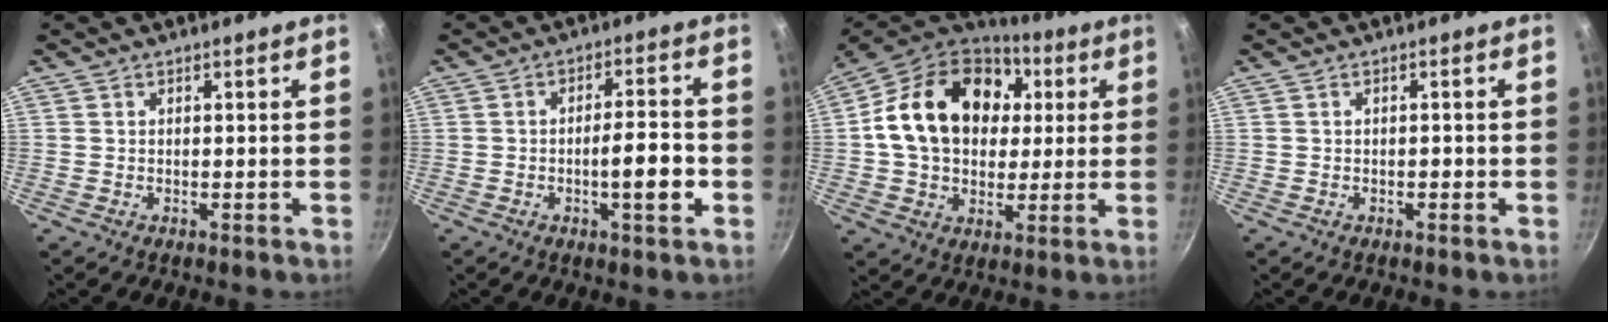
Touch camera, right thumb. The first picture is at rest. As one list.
[{"total": 9.3, "force": [-2.2, 1.4, 8.9], "torque": [-0.139, 0.015, -0.037]}, {"total": 22.5, "force": [4.7, 16.7, 14.4], "torque": [-0.232, 0.016, 0.073]}, {"total": 0.7, "force": [-0.3, 0.5, 0.4], "torque": [-0.005, 0.005, -0.004]}]